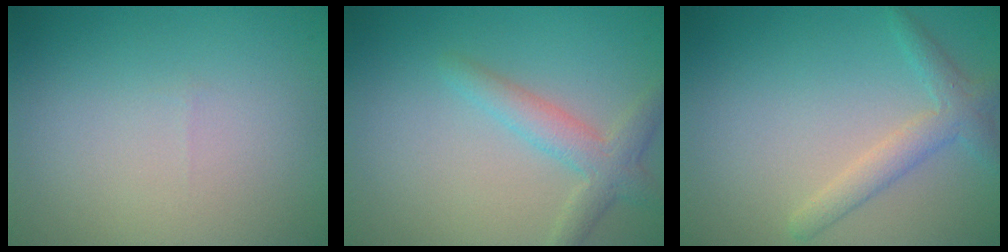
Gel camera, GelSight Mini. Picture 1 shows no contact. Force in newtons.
{"total": 2.9, "press": 2.9, "slide": 0.1}
{"total": 2.4, "press": 2.4, "slide": 0.2}